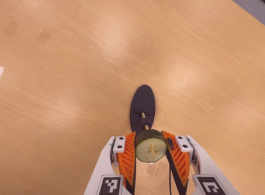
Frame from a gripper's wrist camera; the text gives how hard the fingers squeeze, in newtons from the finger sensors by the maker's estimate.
{"total": 11.8, "left": 11.8, "right": 11.8}